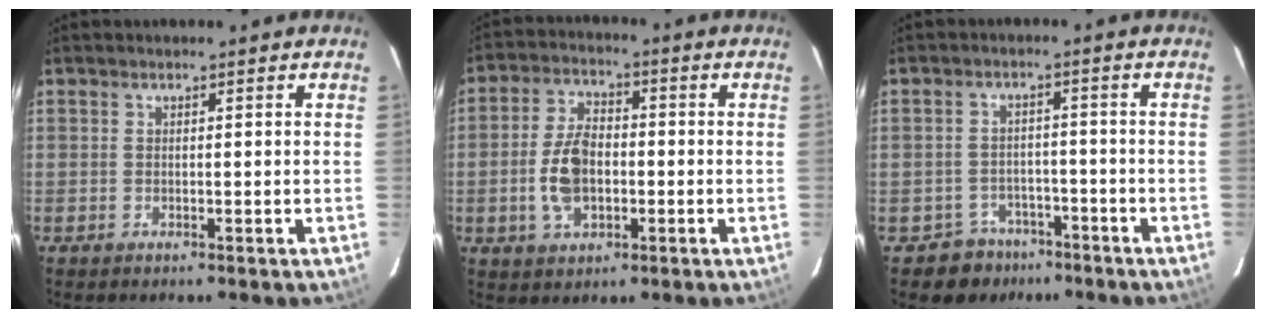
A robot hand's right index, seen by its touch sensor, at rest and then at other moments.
{"total": 9.2, "force": [-1.7, 5.5, 7.2], "torque": [-0.144, 0.013, -0.024]}
{"total": 5.9, "force": [-3.9, 4.4, -0.3], "torque": [-0.005, 0.032, -0.055]}